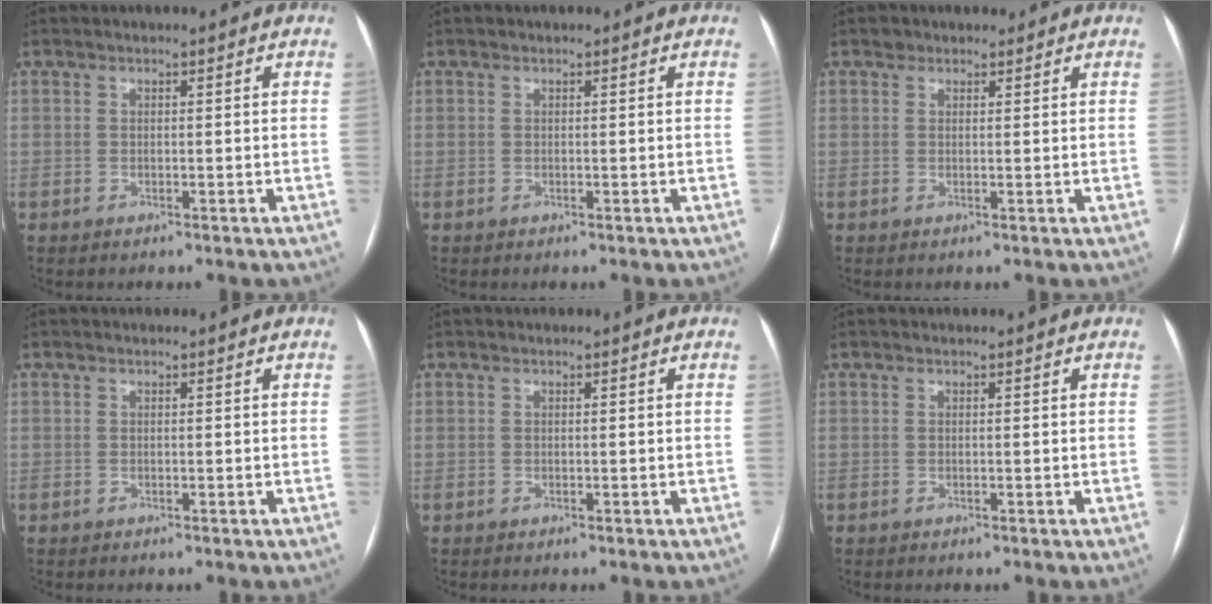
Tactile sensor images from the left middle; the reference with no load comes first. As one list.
[{"total": 0.0}, {"total": 1.4, "force": [1.0, 1.0, -0.1], "torque": [0.006, 0.011, 0.012]}, {"total": 0.0}, {"total": 0.0}, {"total": 0.0}]